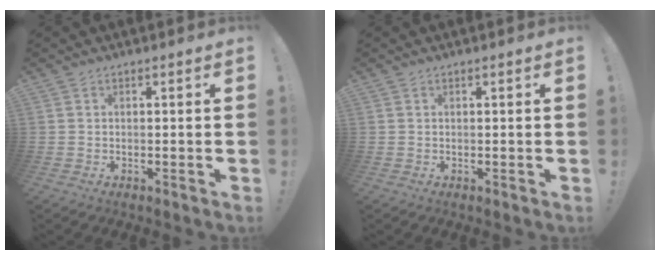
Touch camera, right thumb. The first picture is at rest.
{"total": 0.0}